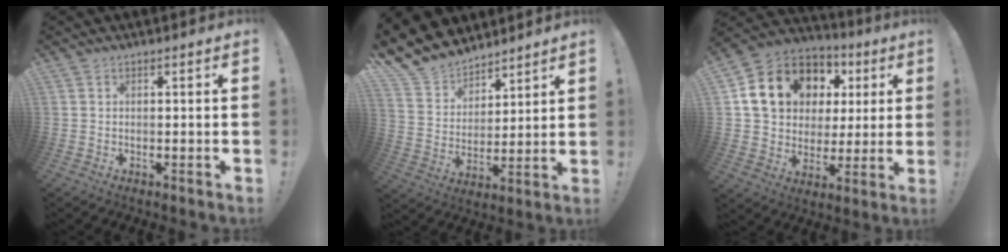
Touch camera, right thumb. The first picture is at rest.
{"total": 13.0, "force": [11.1, 6.5, 2.0], "torque": [-0.065, -0.088, 0.212]}
{"total": 17.1, "force": [6.6, 13.1, 8.9], "torque": [-0.145, -0.019, 0.144]}